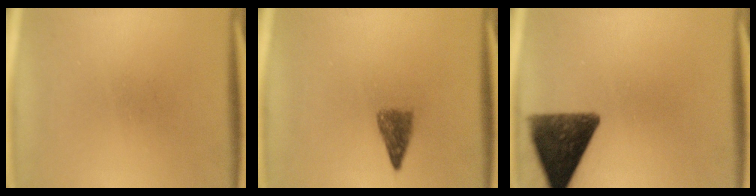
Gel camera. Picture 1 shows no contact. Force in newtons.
{"total": 2.9}
{"total": 11.8}